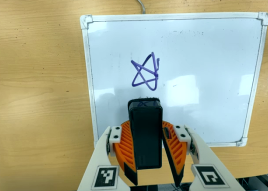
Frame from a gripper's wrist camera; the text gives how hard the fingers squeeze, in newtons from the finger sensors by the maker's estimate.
{"total": 9.8, "left": 9.7, "right": 9.8}